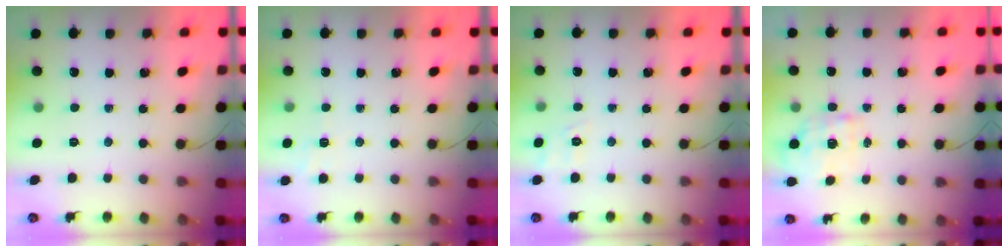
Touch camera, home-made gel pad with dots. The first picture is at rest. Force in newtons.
{"total": 2.6, "press": 2.1, "slide": 1.6}
{"total": 3.0, "press": 2.4, "slide": 1.8}
{"total": 1.2, "press": 1.0, "slide": 0.7}